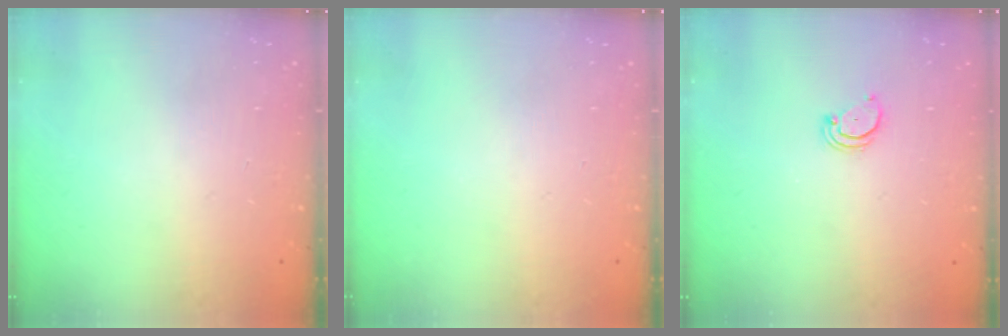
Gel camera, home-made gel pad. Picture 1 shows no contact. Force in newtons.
{"total": 0.0}
{"total": 2.0, "press": 2.0, "slide": 0.2}